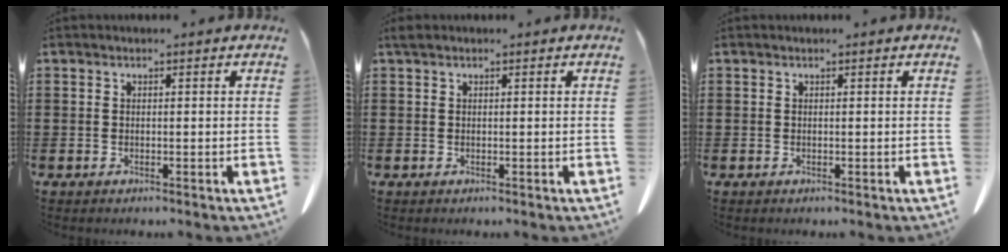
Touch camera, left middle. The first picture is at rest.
{"total": 0.7, "force": [0.5, 0.3, 0.3], "torque": [-0.009, 0.002, 0.009]}
{"total": 0.0}